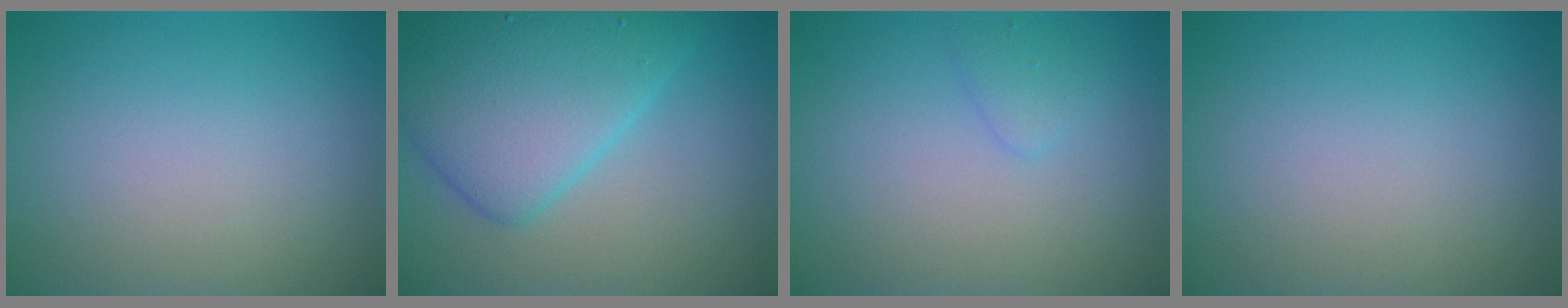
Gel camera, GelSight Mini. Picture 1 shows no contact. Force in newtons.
{"total": 7.6, "press": 7.6, "slide": 0.1}
{"total": 1.2, "press": 1.2, "slide": 0.0}
{"total": 0.0}